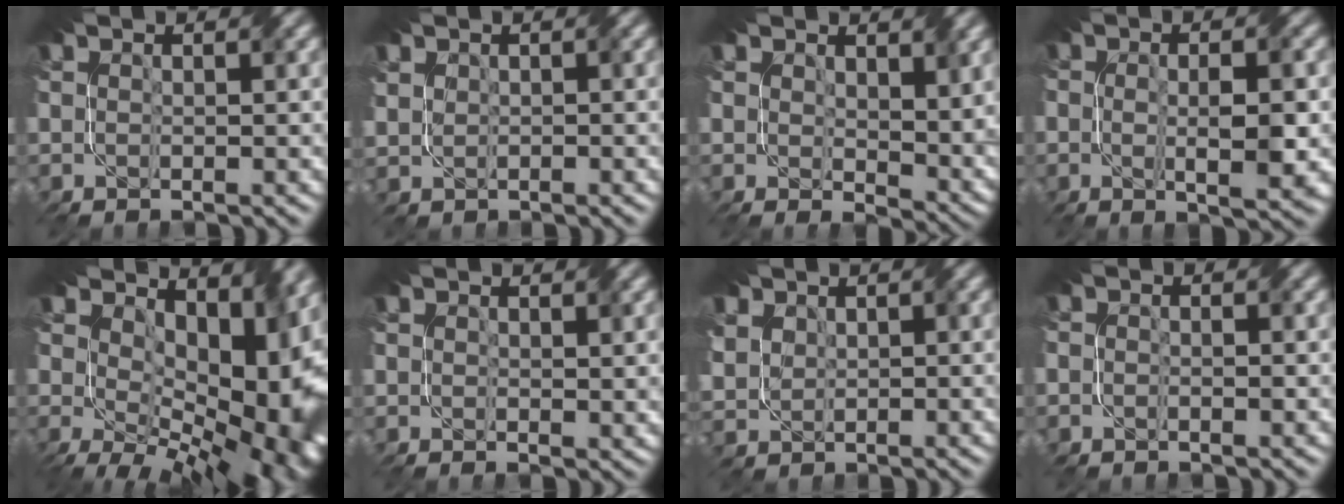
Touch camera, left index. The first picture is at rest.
{"total": 1.3, "force": [0.7, 0.8, -0.7], "torque": [0.003, 0.003, 0.024]}
{"total": 6.0, "force": [2.1, 3.8, 4.1], "torque": [-0.084, -0.024, 0.043]}
{"total": 4.5, "force": [-0.7, 1.7, 4.1], "torque": [-0.071, -0.009, -0.006]}
{"total": 15.5, "force": [2.0, 9.8, 11.9], "torque": [-0.169, -0.022, 0.061]}
{"total": 1.3, "force": [0.4, 0.7, 1.0], "torque": [-0.015, -0.008, 0.005]}
{"total": 3.5, "force": [2.0, 2.8, 0.5], "torque": [-0.046, 0.006, 0.058]}
{"total": 1.3, "force": [-0.7, 0.7, 0.7], "torque": [-0.007, -0.002, -0.009]}